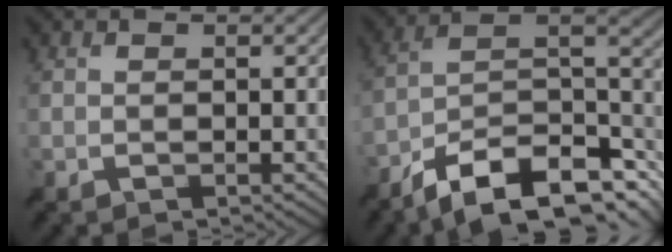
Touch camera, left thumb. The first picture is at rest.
{"total": 14.5, "force": [-9.1, 4.9, 10.1], "torque": [-0.209, -0.011, -0.147]}